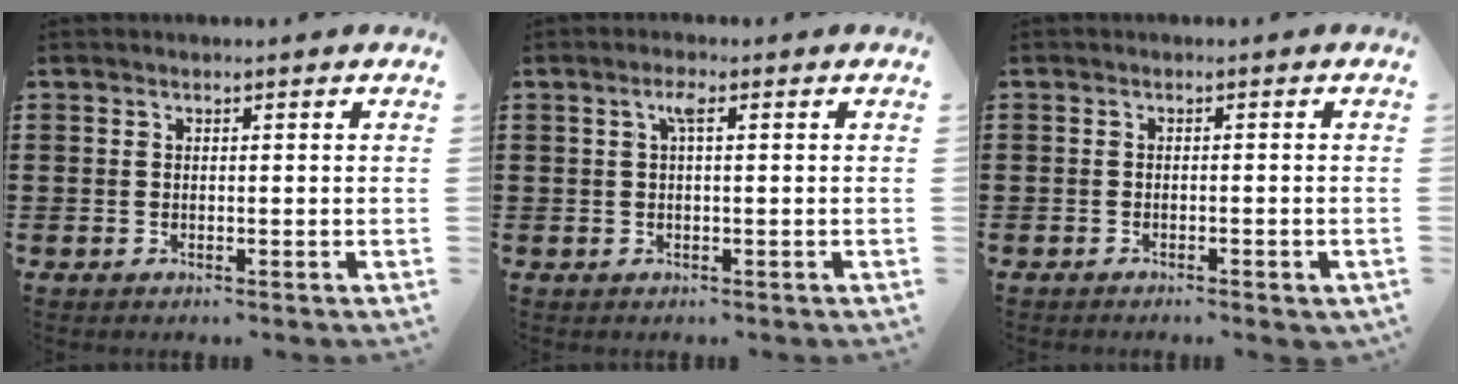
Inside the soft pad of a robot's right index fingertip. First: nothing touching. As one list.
[{"total": 2.0, "force": [0.5, 0.2, 2.0], "torque": [-0.042, 0.005, 0.006]}, {"total": 0.8, "force": [-0.7, 0.1, 0.4], "torque": [-0.010, -0.003, -0.014]}]